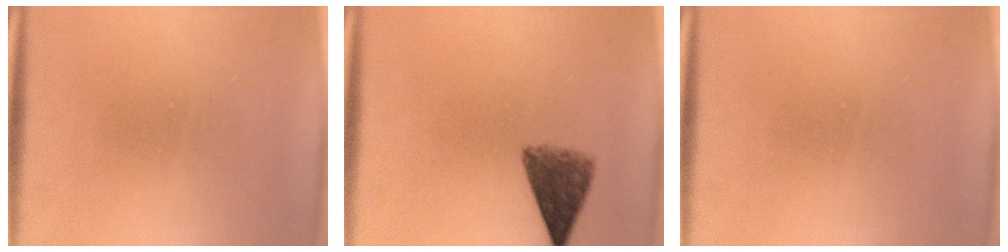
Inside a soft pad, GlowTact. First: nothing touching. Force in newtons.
{"total": 5.8}
{"total": 0.0}